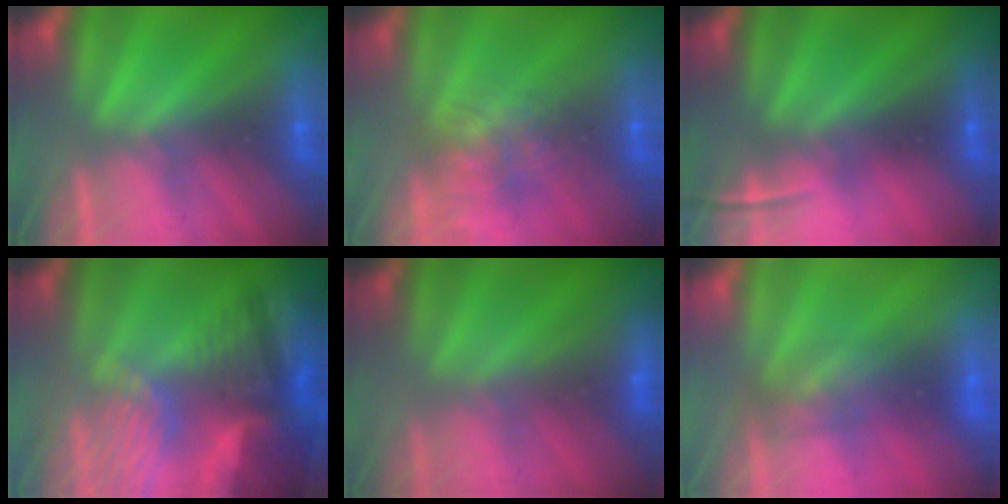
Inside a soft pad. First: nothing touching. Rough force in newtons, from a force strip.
{"total": 4.7}
{"total": 1.7}
{"total": 8.9}
{"total": 3.0}
{"total": 2.8}